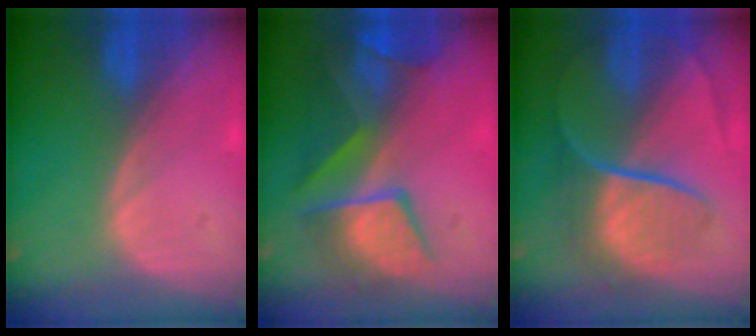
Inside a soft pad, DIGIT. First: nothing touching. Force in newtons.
{"total": 10.0, "press": 8.7, "slide": 4.9}
{"total": 9.2, "press": 7.6, "slide": 5.2}